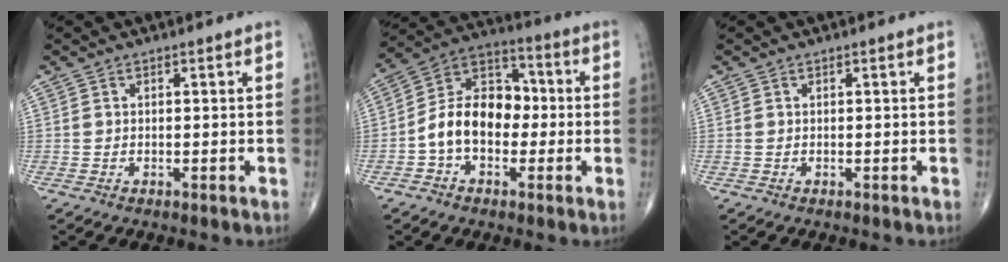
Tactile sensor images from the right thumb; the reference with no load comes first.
{"total": 12.8, "force": [-1.9, 8.9, 9.0], "torque": [-0.132, 0.044, -0.048]}
{"total": 0.0}